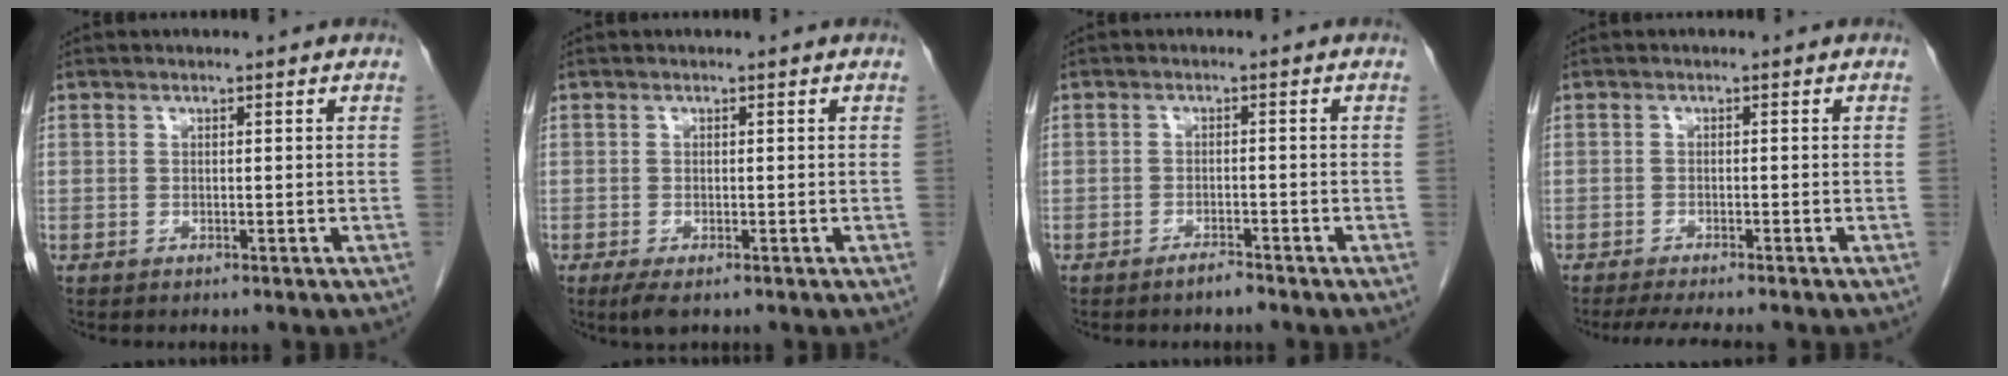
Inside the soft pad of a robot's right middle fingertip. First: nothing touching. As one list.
[{"total": 2.1, "force": [-1.3, 0.7, 1.6], "torque": [-0.031, -0.006, -0.018]}, {"total": 1.7, "force": [-1.5, 0.2, 0.7], "torque": [-0.014, -0.001, -0.026]}, {"total": 5.9, "force": [-5.0, 0.4, 3.1], "torque": [-0.039, -0.012, -0.076]}]